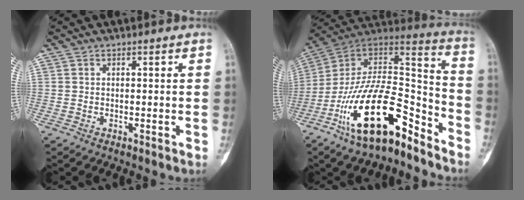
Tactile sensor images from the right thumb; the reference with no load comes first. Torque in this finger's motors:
{"motor_torque": [0.58, 0.78, 1.99, -0.78, 0.18]}